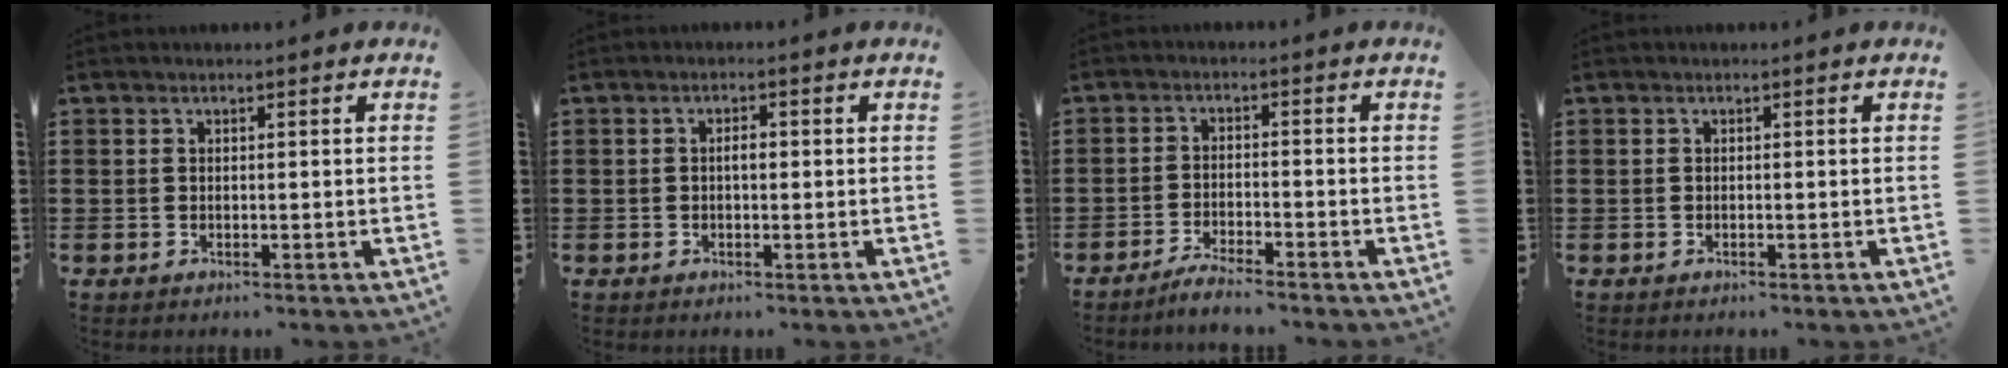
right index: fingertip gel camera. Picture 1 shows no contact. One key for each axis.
{"total": 1.6, "fx": 0.0, "fy": 0.6, "fz": 1.5, "tx": -0.028, "ty": 0.003, "tz": -0.002}
{"total": 2.9, "fx": -2.8, "fy": -0.2, "fz": 0.7, "tx": -0.014, "ty": 0.002, "tz": -0.057}
{"total": 0.0}